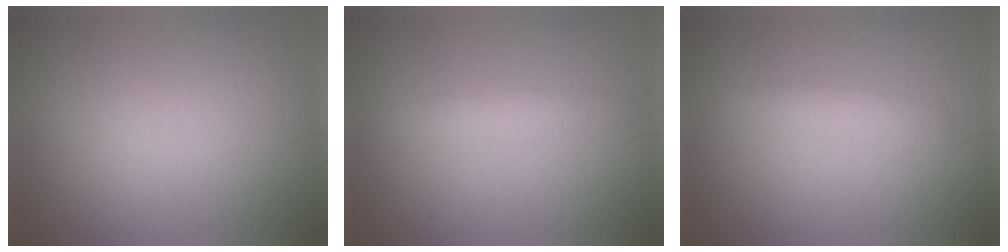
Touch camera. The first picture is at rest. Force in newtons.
{"total": 1.8, "press": 1.8, "slide": 0.2}
{"total": 1.6, "press": 1.6, "slide": 0.2}